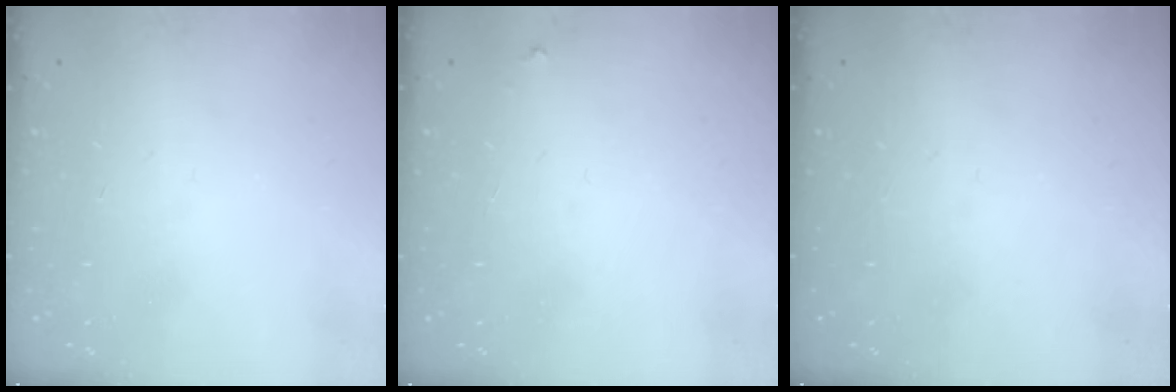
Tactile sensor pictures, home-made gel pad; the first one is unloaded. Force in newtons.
{"total": 2.2, "press": 2.2, "slide": 0.1}
{"total": 0.0}